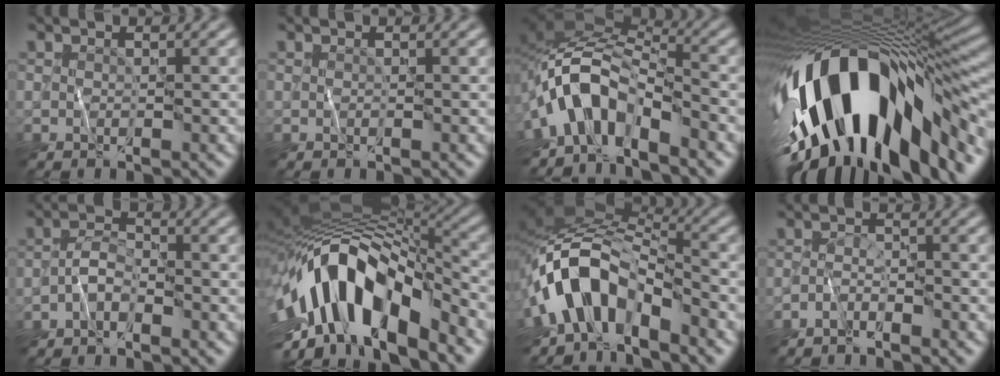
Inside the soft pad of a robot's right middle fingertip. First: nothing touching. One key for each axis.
{"total": 0.0}
{"total": 7.4, "fx": -3.9, "fy": 4.1, "fz": 4.7, "tx": -0.067, "ty": 0.007, "tz": -0.079}
{"total": 17.7, "fx": -4.4, "fy": 8.9, "fz": 14.7, "tx": -0.266, "ty": -0.016, "tz": -0.060}
{"total": 2.0, "fx": -1.2, "fy": 1.0, "fz": 1.2, "tx": -0.023, "ty": 0.010, "tz": -0.029}
{"total": 13.7, "fx": -4.8, "fy": 6.2, "fz": 11.2, "tx": -0.188, "ty": 0.017, "tz": -0.087}
{"total": 9.0, "fx": -4.6, "fy": 5.2, "fz": 5.7, "tx": -0.088, "ty": 0.005, "tz": -0.087}
{"total": 1.6, "fx": -1.5, "fy": 0.3, "fz": 0.6, "tx": -0.012, "ty": 0.007, "tz": -0.034}